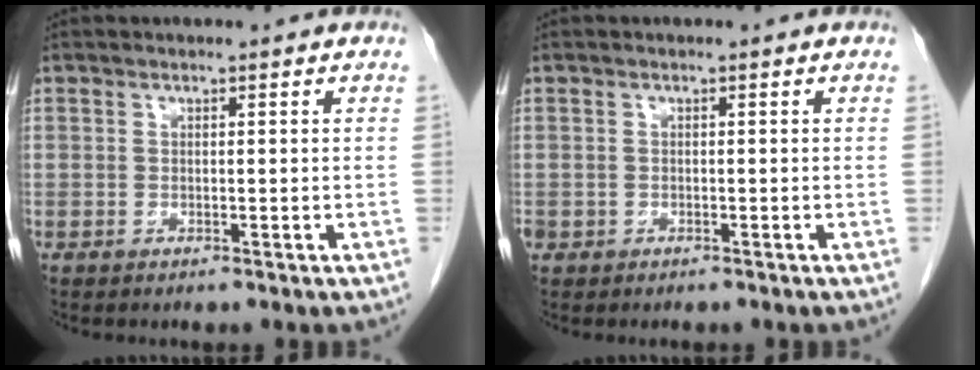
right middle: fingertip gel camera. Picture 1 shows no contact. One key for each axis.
{"total": 1.0, "fx": -0.4, "fy": 0.9, "fz": 0.3, "tx": -0.010, "ty": 0.004, "tz": -0.005}